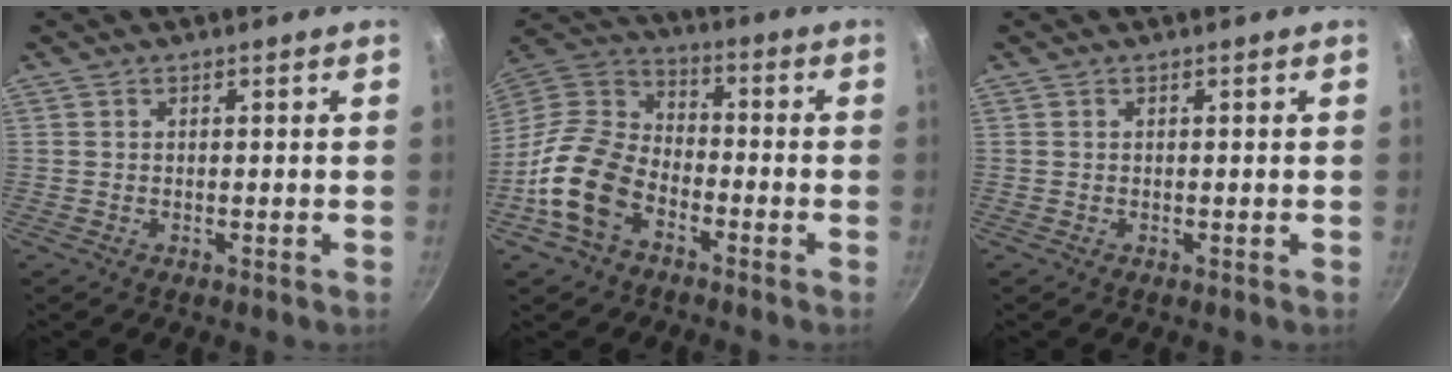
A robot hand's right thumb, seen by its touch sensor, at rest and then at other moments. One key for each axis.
{"total": 14.8, "fx": -6.6, "fy": 9.9, "fz": 8.9, "tx": -0.152, "ty": 0.051, "tz": -0.146}
{"total": 0.0}